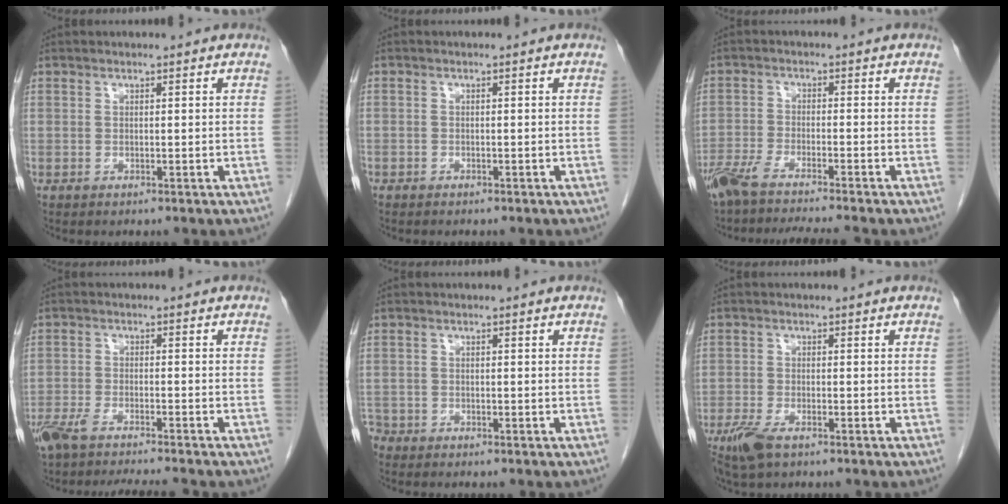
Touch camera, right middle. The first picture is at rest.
{"total": 0.8, "force": [-0.6, 0.5, 0.1], "torque": [-0.005, 0.002, -0.010]}
{"total": 10.3, "force": [-8.9, -0.4, 5.0], "torque": [-0.076, -0.021, -0.146]}
{"total": 10.3, "force": [-9.0, 0.6, 4.9], "torque": [-0.078, -0.013, -0.144]}
{"total": 2.1, "force": [-1.8, 1.0, 0.1], "torque": [-0.003, 0.001, -0.033]}
{"total": 4.6, "force": [-3.0, 1.4, 3.2], "torque": [-0.073, -0.010, -0.055]}